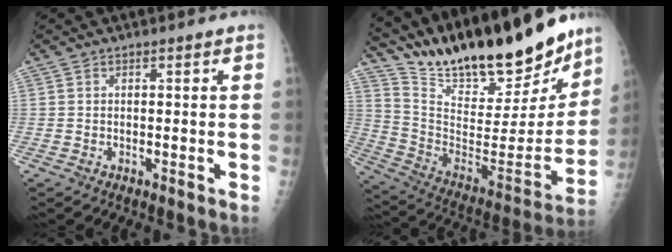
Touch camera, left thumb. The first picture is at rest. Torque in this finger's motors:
{"motor_torque": [0.16, 0.56, 1.41, -1.36, 0.23]}